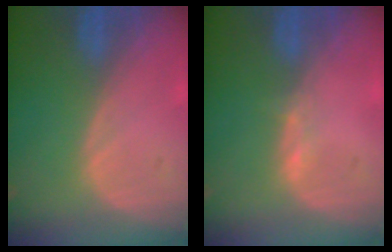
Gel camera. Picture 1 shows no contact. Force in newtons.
{"total": 1.0, "press": 0.8, "slide": 0.5}